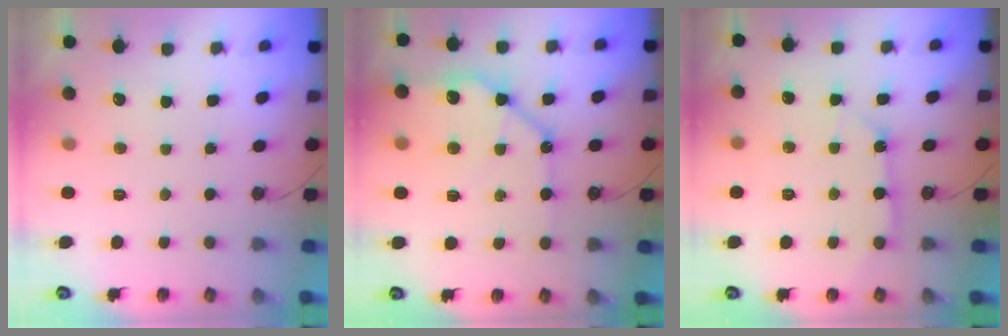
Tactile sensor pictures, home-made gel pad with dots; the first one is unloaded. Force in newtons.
{"total": 13.4, "press": 13.3, "slide": 1.8}
{"total": 5.0, "press": 5.0, "slide": 0.6}